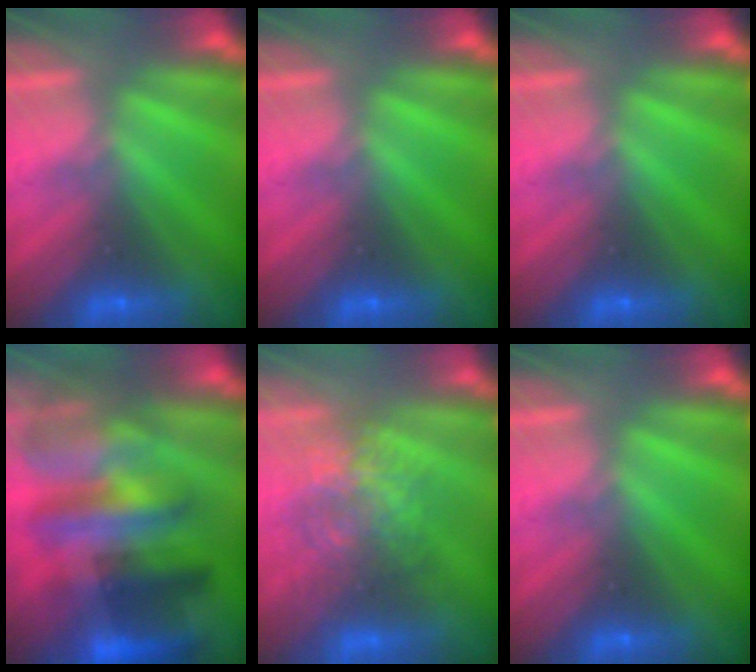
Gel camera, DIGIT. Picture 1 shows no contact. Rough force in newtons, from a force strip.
{"total": 0.0}
{"total": 0.0}
{"total": 10.8}
{"total": 3.6}
{"total": 0.0}